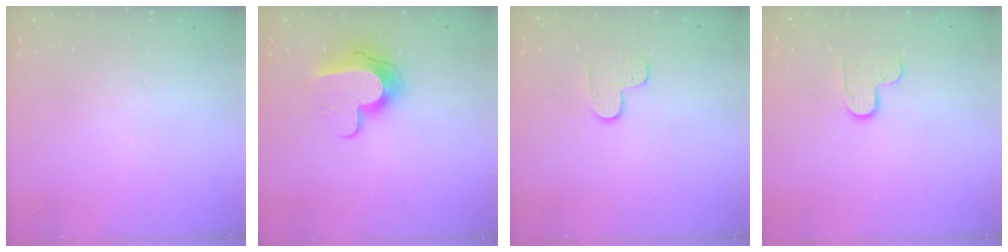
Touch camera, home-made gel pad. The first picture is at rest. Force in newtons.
{"total": 12.1, "press": 12.0, "slide": 0.9}
{"total": 3.7, "press": 3.7, "slide": 0.4}
{"total": 5.7, "press": 5.7, "slide": 0.4}